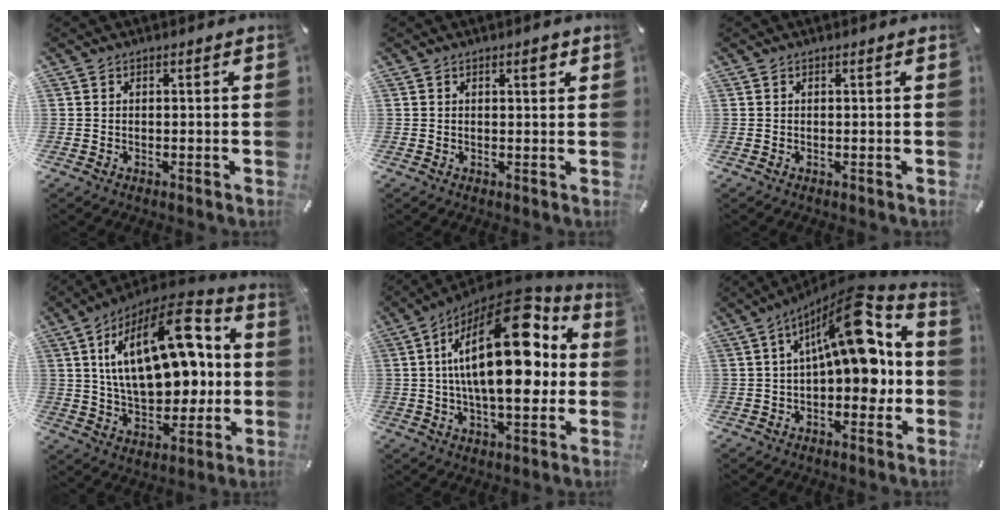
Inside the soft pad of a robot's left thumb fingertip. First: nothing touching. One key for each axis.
{"total": 1.7, "fx": 0.9, "fy": 0.7, "fz": 1.3, "tx": -0.011, "ty": -0.003, "tz": 0.010}
{"total": 0.0}
{"total": 24.8, "fx": 5.3, "fy": 14.1, "fz": 19.7, "tx": -0.326, "ty": -0.019, "tz": 0.088}
{"total": 26.1, "fx": 5.4, "fy": 12.2, "fz": 22.4, "tx": -0.351, "ty": -0.034, "tz": 0.083}
{"total": 16.8, "fx": 4.2, "fy": 7.4, "fz": 14.5, "tx": -0.197, "ty": -0.032, "tz": 0.068}